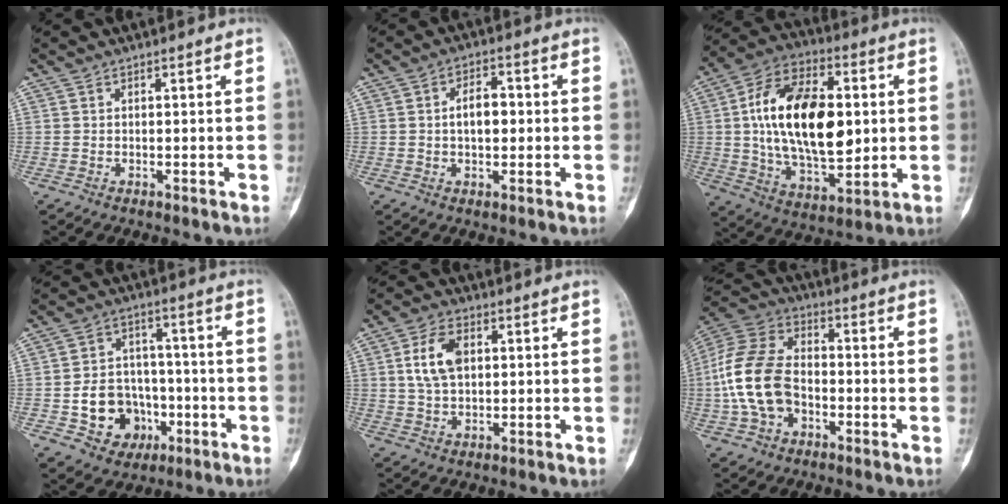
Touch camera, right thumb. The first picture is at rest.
{"total": 5.8, "force": [0.3, 3.3, 4.7], "torque": [-0.064, 0.011, 0.003]}
{"total": 23.4, "force": [2.3, 12.7, 19.5], "torque": [-0.319, -0.004, 0.040]}
{"total": 12.0, "force": [-3.8, 9.9, 5.6], "torque": [-0.047, 0.038, -0.052]}
{"total": 8.1, "force": [1.7, 5.0, 6.1], "torque": [-0.111, 0.005, 0.032]}
{"total": 15.4, "force": [-2.9, 10.5, 10.9], "torque": [-0.220, 0.038, -0.059]}